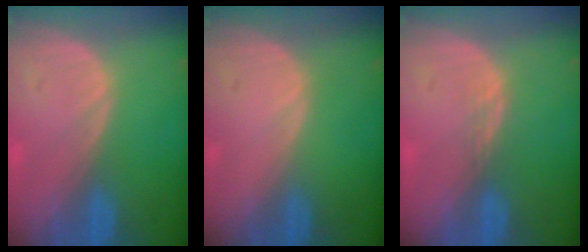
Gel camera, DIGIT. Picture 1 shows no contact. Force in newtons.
{"total": 0.0}
{"total": 1.4, "press": 1.1, "slide": 0.9}